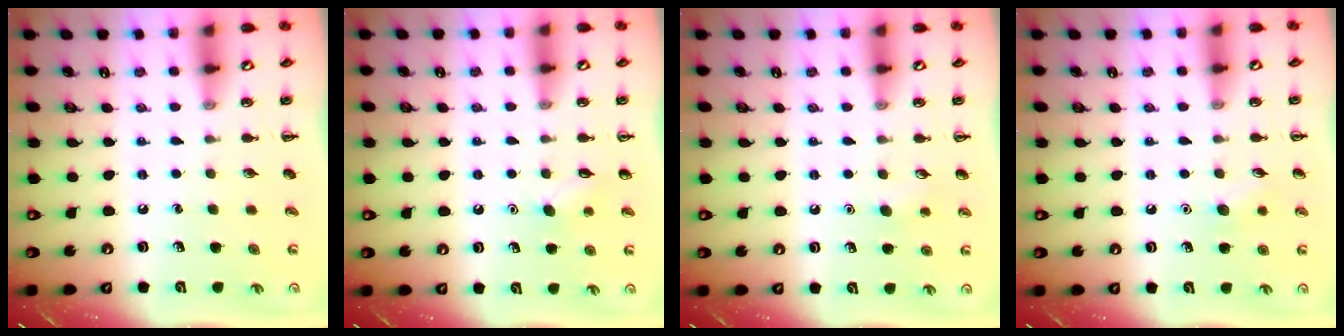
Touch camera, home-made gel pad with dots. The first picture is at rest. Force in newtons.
{"total": 6.7, "press": 6.5, "slide": 1.6}
{"total": 5.5, "press": 5.3, "slide": 1.4}
{"total": 6.8, "press": 6.5, "slide": 2.1}